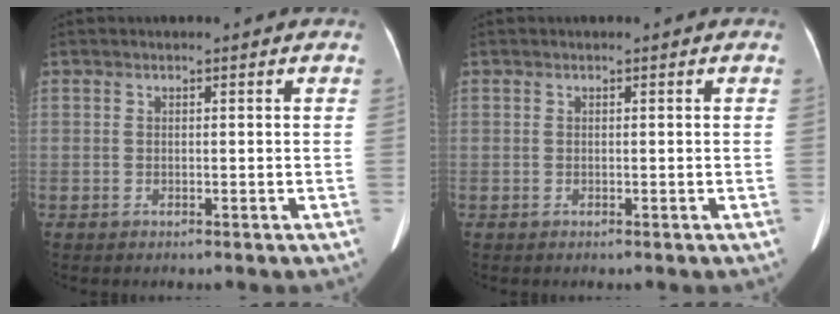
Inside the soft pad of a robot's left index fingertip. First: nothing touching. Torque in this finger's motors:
{"motor_torque": [0.00, 0.00, 0.00, 0.00]}